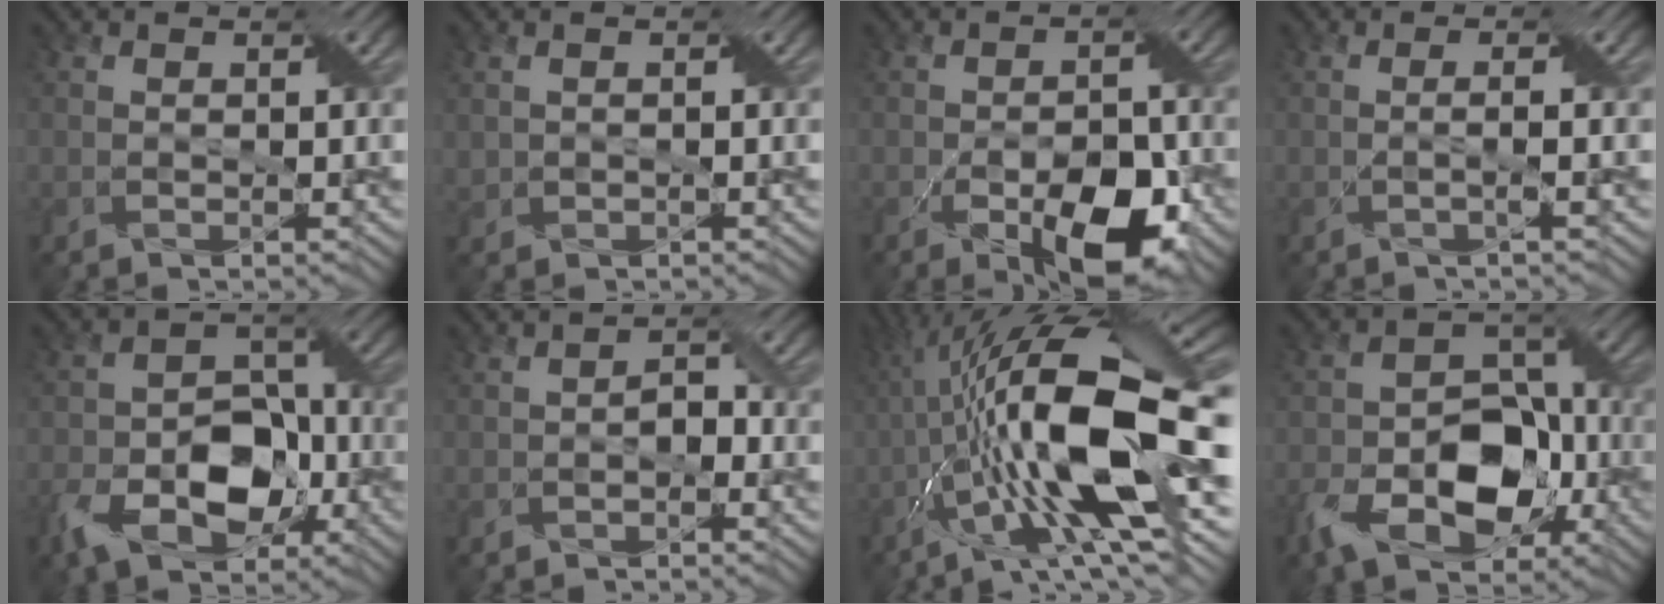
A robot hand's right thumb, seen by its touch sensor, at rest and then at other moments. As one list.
[{"total": 1.2, "force": [0.1, 1.0, 0.7], "torque": [-0.019, 0.001, 0.005]}, {"total": 8.9, "force": [-4.1, 4.1, 6.8], "torque": [-0.114, -0.016, -0.058]}, {"total": 1.8, "force": [-0.1, 0.2, 1.8], "torque": [-0.034, 0.008, -0.011]}, {"total": 11.1, "force": [-4.9, 6.7, 7.4], "torque": [-0.140, -0.008, -0.092]}, {"total": 1.8, "force": [-0.8, 1.0, 1.2], "torque": [-0.022, 0.005, -0.017]}, {"total": 19.5, "force": [-1.6, 7.1, 18.1], "torque": [-0.329, 0.018, -0.041]}, {"total": 12.4, "force": [-5.5, 7.4, 8.2], "torque": [-0.157, -0.017, -0.105]}]